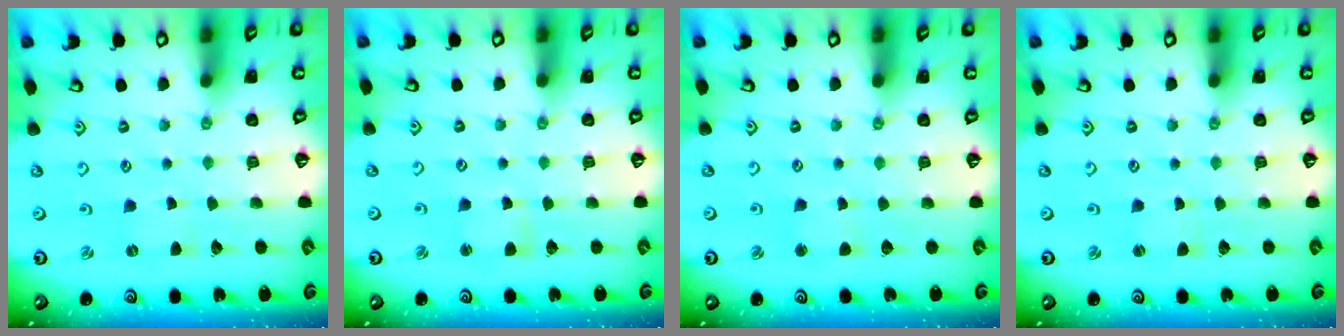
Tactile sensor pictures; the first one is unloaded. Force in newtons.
{"total": 2.4, "press": 2.4, "slide": 0.2}
{"total": 2.1, "press": 2.1, "slide": 0.5}
{"total": 0.5, "press": 0.5, "slide": 0.1}